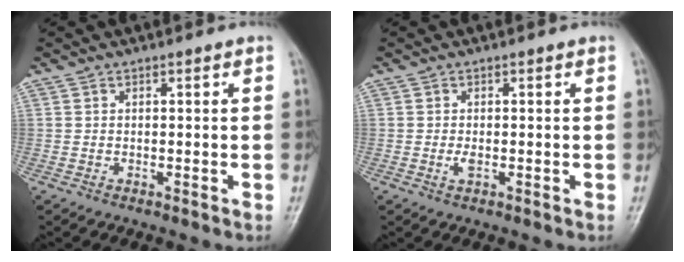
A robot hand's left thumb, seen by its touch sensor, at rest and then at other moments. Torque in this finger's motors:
{"motor_torque": [-0.04, 0.06, 0.06, -0.01, 0.00]}